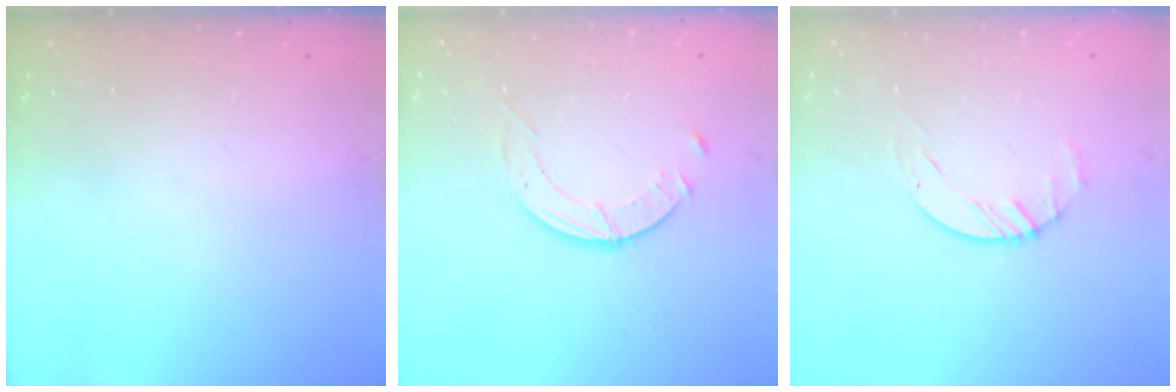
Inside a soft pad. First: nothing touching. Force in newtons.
{"total": 3.9, "press": 3.9, "slide": 0.4}
{"total": 1.8, "press": 1.7, "slide": 0.3}